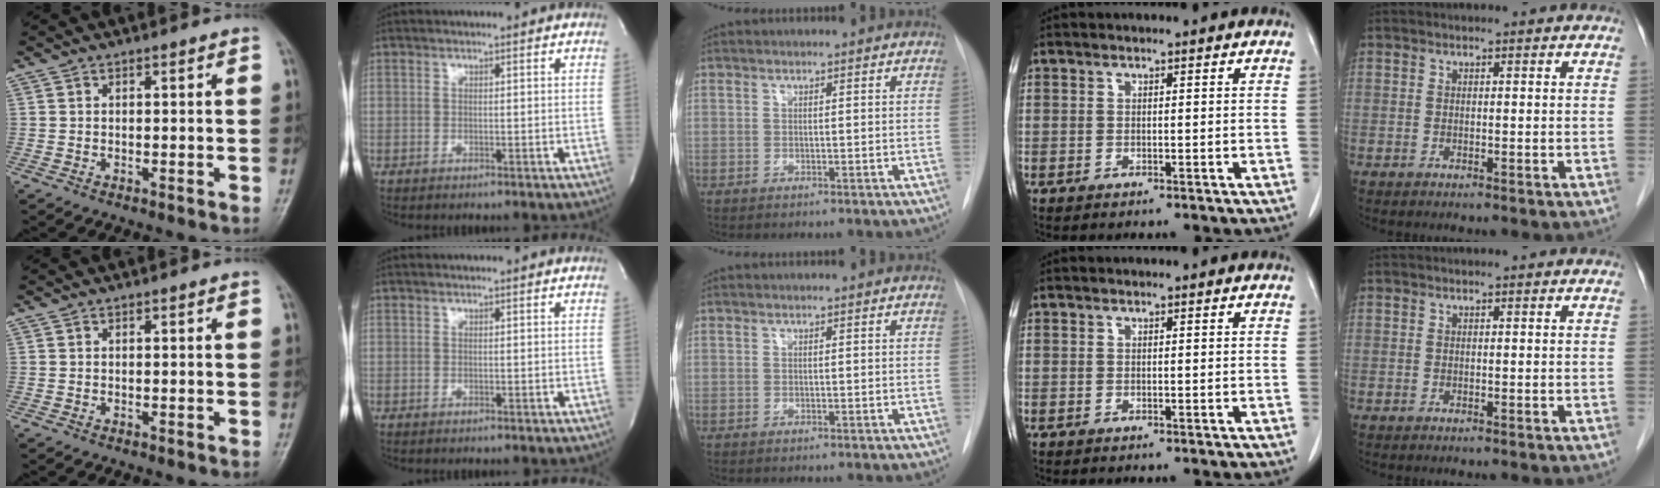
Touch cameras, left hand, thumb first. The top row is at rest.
{}